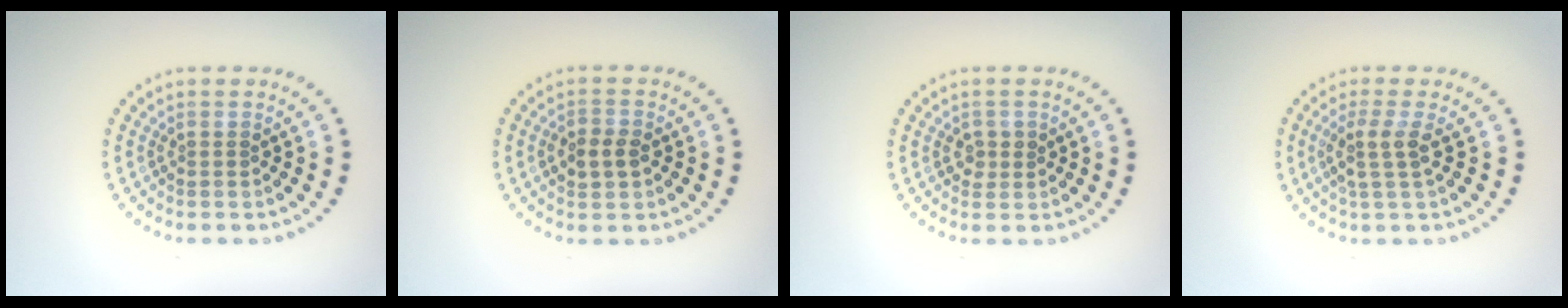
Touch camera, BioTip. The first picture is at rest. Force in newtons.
{"total": 2.5, "press": 2.4, "slide": 0.4}
{"total": 1.4, "press": 1.3, "slide": 0.4}
{"total": 2.6, "press": 2.0, "slide": 1.6}